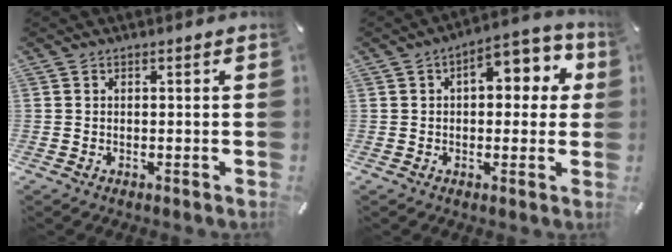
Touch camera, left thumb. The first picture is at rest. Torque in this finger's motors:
{"motor_torque": [1.49, 1.52, 0.51, -0.29, 0.31]}